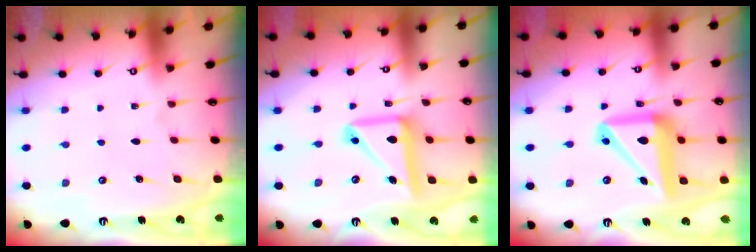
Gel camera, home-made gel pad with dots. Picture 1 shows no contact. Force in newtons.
{"total": 16.5, "press": 16.5, "slide": 1.4}
{"total": 16.4, "press": 16.2, "slide": 2.5}